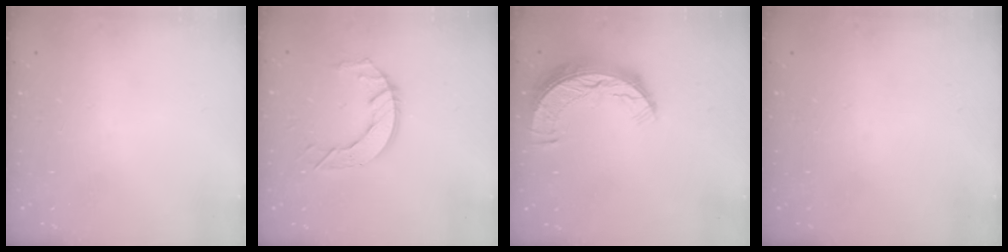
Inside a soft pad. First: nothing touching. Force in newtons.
{"total": 8.1, "press": 8.0, "slide": 0.4}
{"total": 9.6, "press": 9.6, "slide": 0.8}
{"total": 0.0}